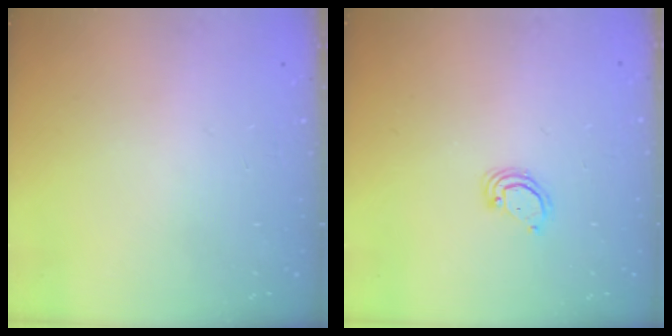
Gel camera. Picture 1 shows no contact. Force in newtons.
{"total": 3.6, "press": 3.6, "slide": 0.3}